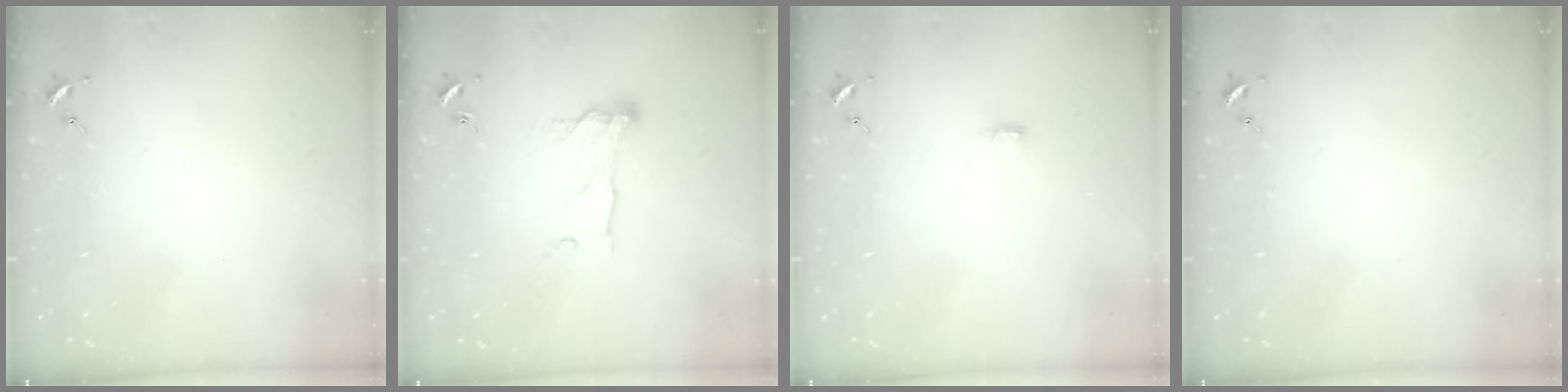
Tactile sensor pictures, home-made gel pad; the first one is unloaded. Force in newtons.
{"total": 9.5, "press": 9.5, "slide": 0.4}
{"total": 2.7, "press": 2.7, "slide": 0.3}
{"total": 0.0}